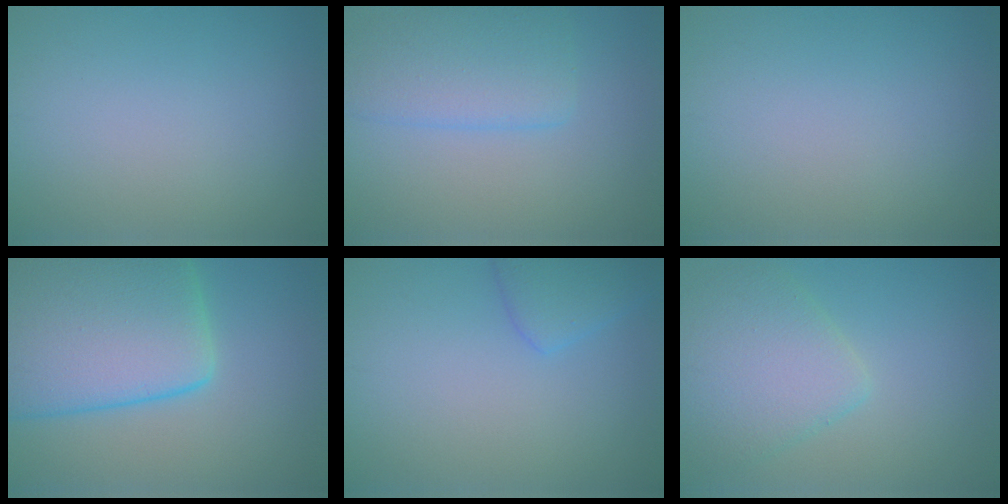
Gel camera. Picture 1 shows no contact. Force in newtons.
{"total": 4.4, "press": 4.4, "slide": 0.4}
{"total": 0.0}
{"total": 13.3, "press": 13.3, "slide": 0.6}
{"total": 2.6, "press": 2.6, "slide": 0.2}
{"total": 4.9, "press": 4.8, "slide": 0.3}